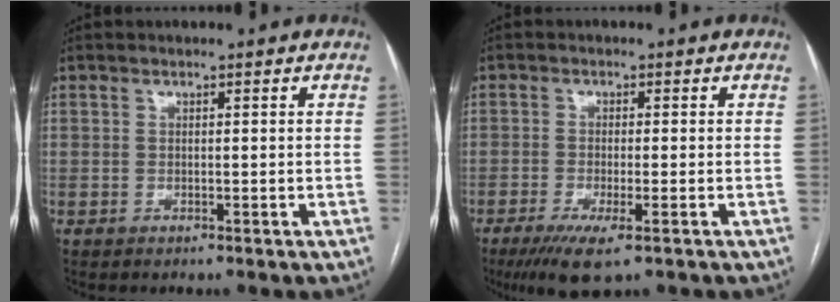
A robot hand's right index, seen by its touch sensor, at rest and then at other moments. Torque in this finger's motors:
{"motor_torque": [1.17, -0.52, 0.48, 0.11]}